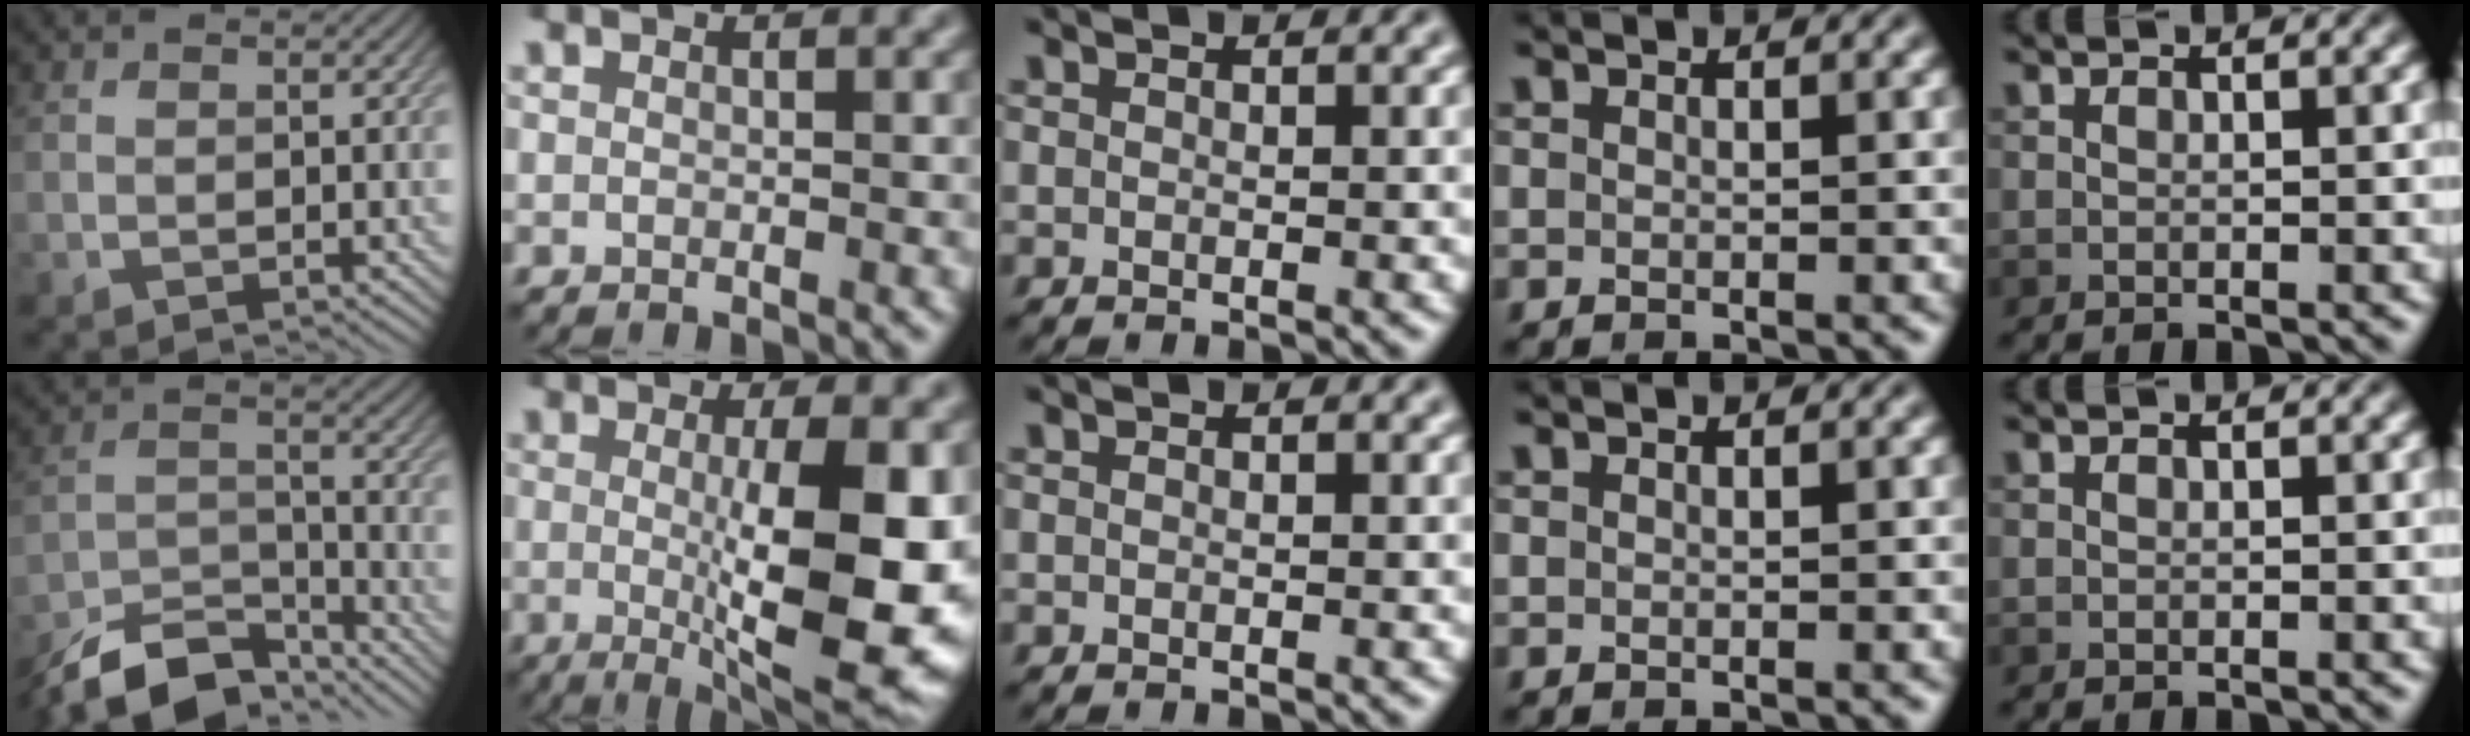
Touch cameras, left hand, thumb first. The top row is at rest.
{"thumb": {"total": 10.8, "force": [-9.2, 3.6, 4.5], "torque": [-0.082, -0.006, -0.166]}, "index": {"total": 11.8, "force": [-0.7, 2.9, 11.4], "torque": [-0.155, -0.016, -0.004]}}